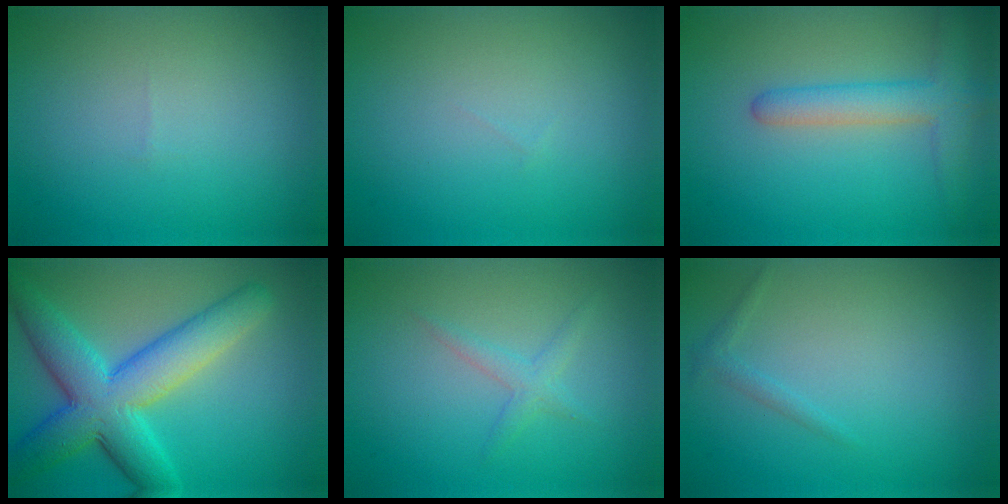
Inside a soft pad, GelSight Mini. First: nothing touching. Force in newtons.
{"total": 0.0}
{"total": 4.0, "press": 4.0, "slide": 0.3}
{"total": 8.7, "press": 8.7, "slide": 0.3}
{"total": 1.4, "press": 1.4, "slide": 0.1}
{"total": 0.9, "press": 0.9, "slide": 0.1}